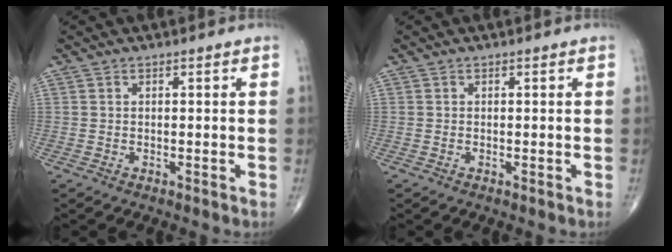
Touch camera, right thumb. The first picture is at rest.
{"total": 0.0}